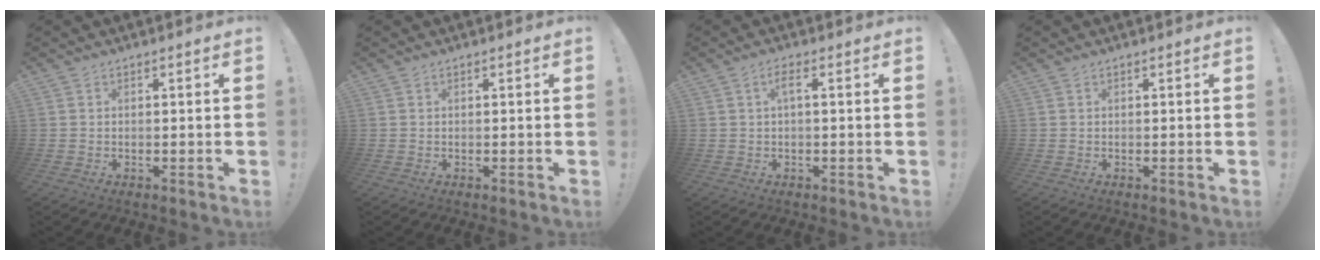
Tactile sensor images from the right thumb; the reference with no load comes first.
{"total": 0.0}
{"total": 2.7, "force": [0.4, 0.4, 2.6], "torque": [-0.051, 0.005, 0.003]}
{"total": 0.0}